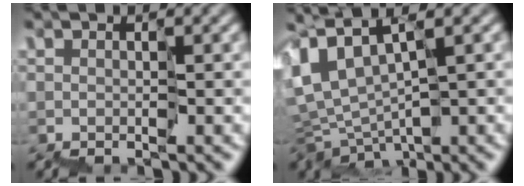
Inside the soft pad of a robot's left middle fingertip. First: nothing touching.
{"total": 4.4, "force": [0.8, 2.2, 3.7], "torque": [-0.095, 0.001, 0.025]}